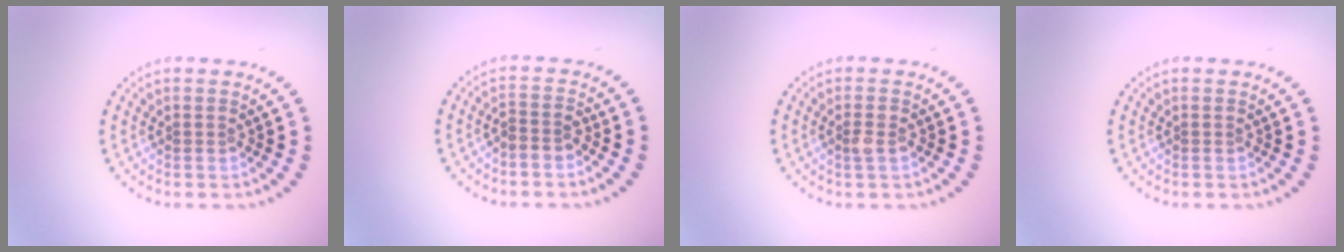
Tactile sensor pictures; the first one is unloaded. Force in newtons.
{"total": 1.6, "press": 1.3, "slide": 0.9}
{"total": 1.1, "press": 1.1, "slide": 0.2}
{"total": 0.0}